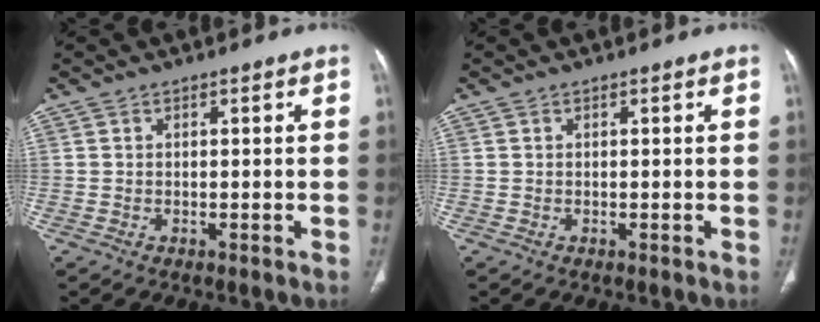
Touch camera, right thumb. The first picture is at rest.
{"total": 0.0}